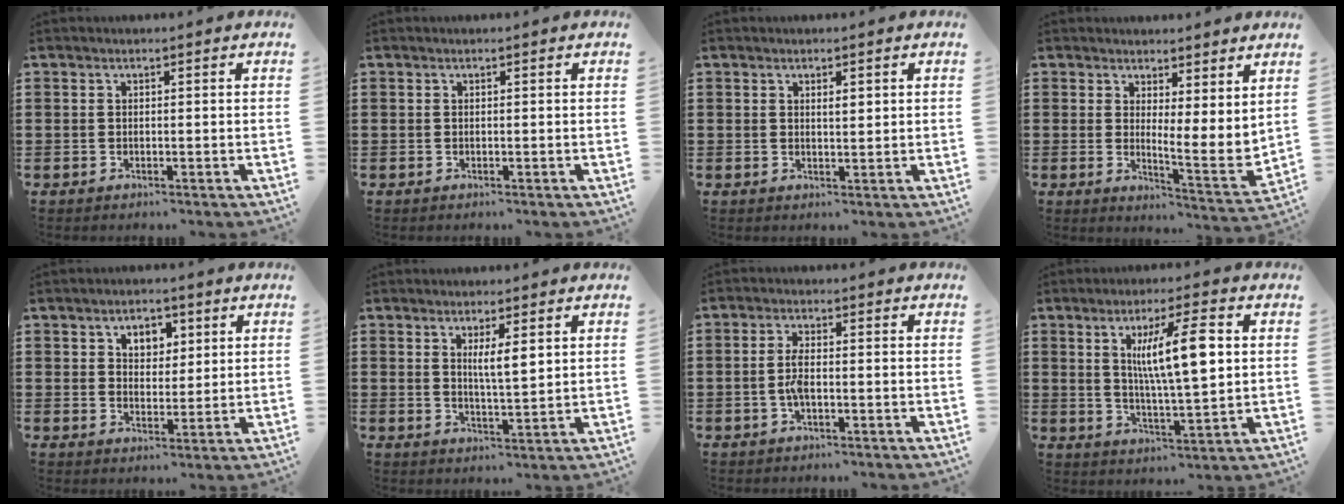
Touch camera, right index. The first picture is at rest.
{"total": 0.0}
{"total": 1.4, "force": [0.6, 0.5, 1.2], "torque": [-0.016, 0.002, 0.007]}
{"total": 4.9, "force": [3.5, 1.2, 3.2], "torque": [-0.051, -0.035, 0.061]}
{"total": 4.0, "force": [1.8, 2.9, 2.2], "torque": [-0.045, 0.011, 0.028]}
{"total": 3.8, "force": [1.4, 0.7, 3.5], "torque": [-0.064, 0.001, 0.020]}
{"total": 3.5, "force": [-0.8, 1.0, 3.3], "torque": [-0.075, -0.002, -0.020]}
{"total": 10.5, "force": [2.7, 2.2, 9.9], "torque": [-0.185, 0.004, 0.041]}